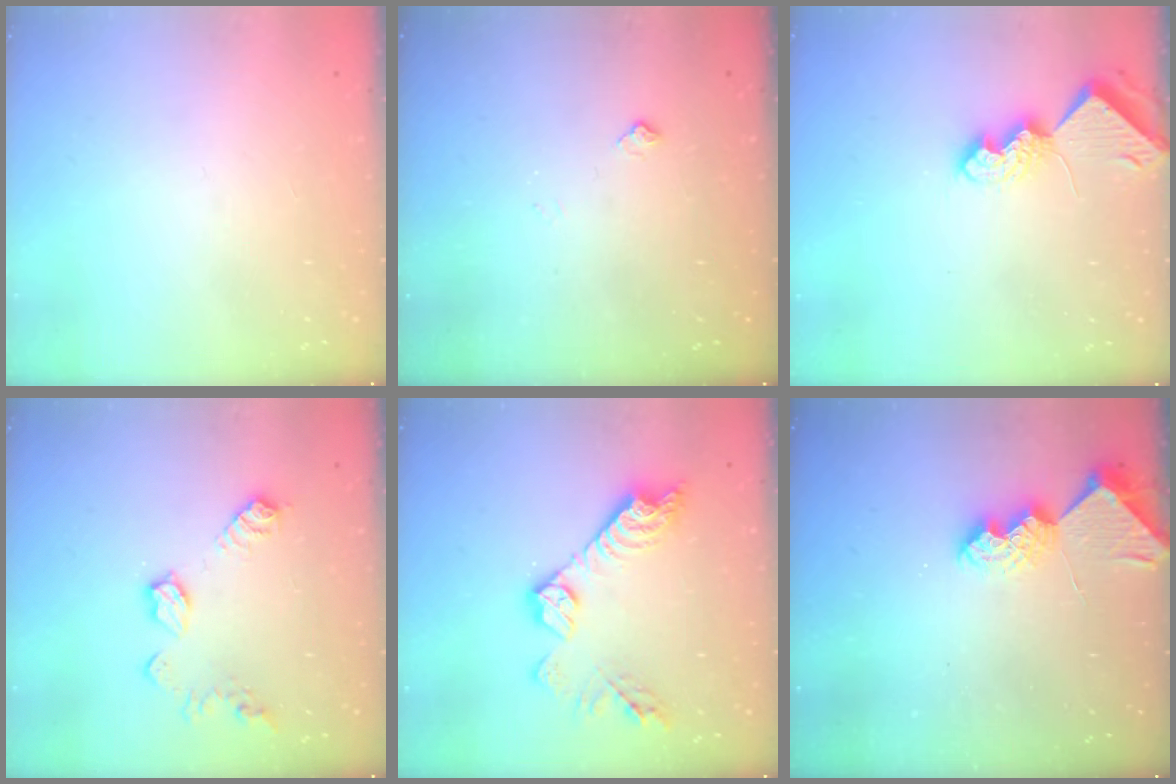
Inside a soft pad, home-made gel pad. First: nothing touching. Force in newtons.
{"total": 5.4, "press": 5.3, "slide": 0.7}
{"total": 7.4, "press": 7.3, "slide": 1.0}
{"total": 10.0, "press": 10.0, "slide": 0.3}
{"total": 14.7, "press": 14.7, "slide": 1.0}
{"total": 6.9, "press": 6.8, "slide": 0.6}